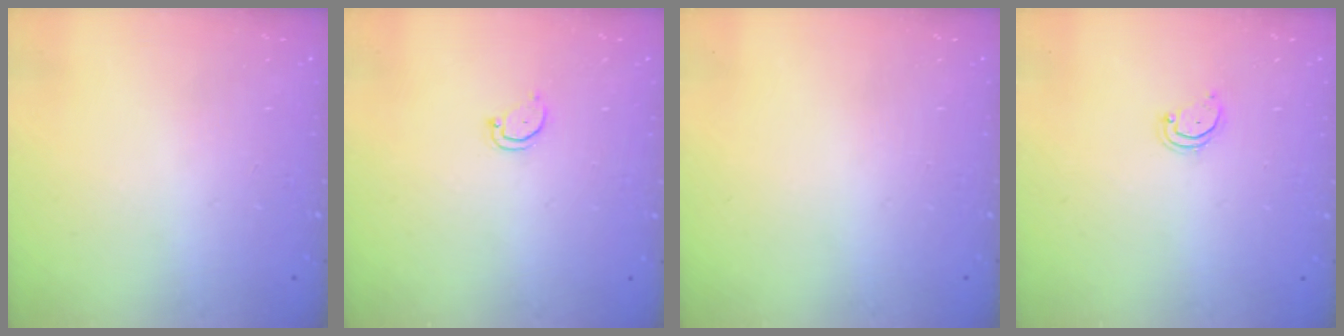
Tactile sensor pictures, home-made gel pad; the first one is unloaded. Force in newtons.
{"total": 2.5, "press": 2.5, "slide": 0.3}
{"total": 0.0}
{"total": 2.6, "press": 2.6, "slide": 0.2}